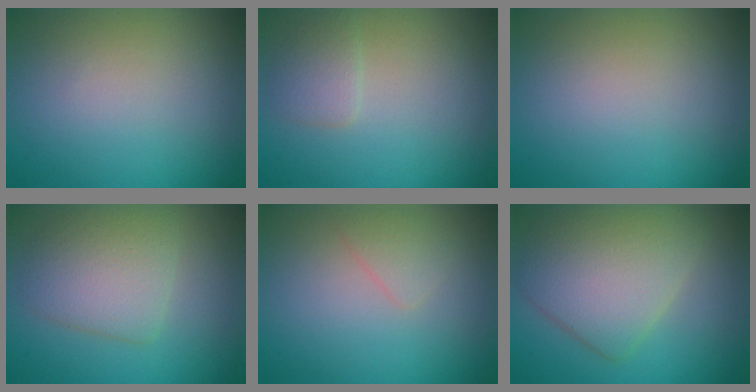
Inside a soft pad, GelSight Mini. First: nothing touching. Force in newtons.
{"total": 1.7, "press": 1.7, "slide": 0.1}
{"total": 0.0}
{"total": 4.3, "press": 4.3, "slide": 0.4}
{"total": 1.3, "press": 1.3, "slide": 0.1}
{"total": 6.8, "press": 6.7, "slide": 0.5}